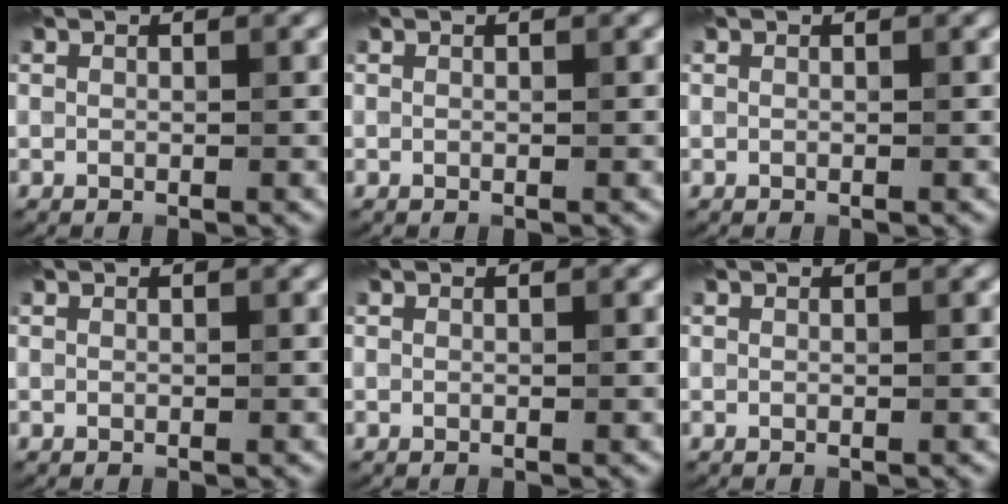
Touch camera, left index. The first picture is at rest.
{"total": 0.0}
{"total": 0.0}
{"total": 0.0}
{"total": 0.0}
{"total": 0.0}